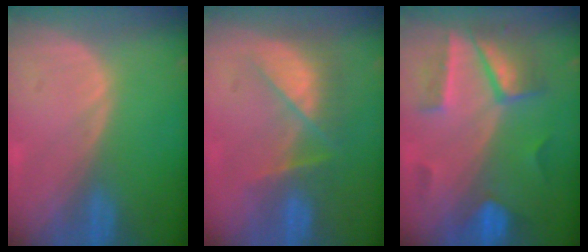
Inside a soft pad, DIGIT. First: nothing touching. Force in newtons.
{"total": 8.2, "press": 7.1, "slide": 4.1}
{"total": 7.4, "press": 7.2, "slide": 1.4}